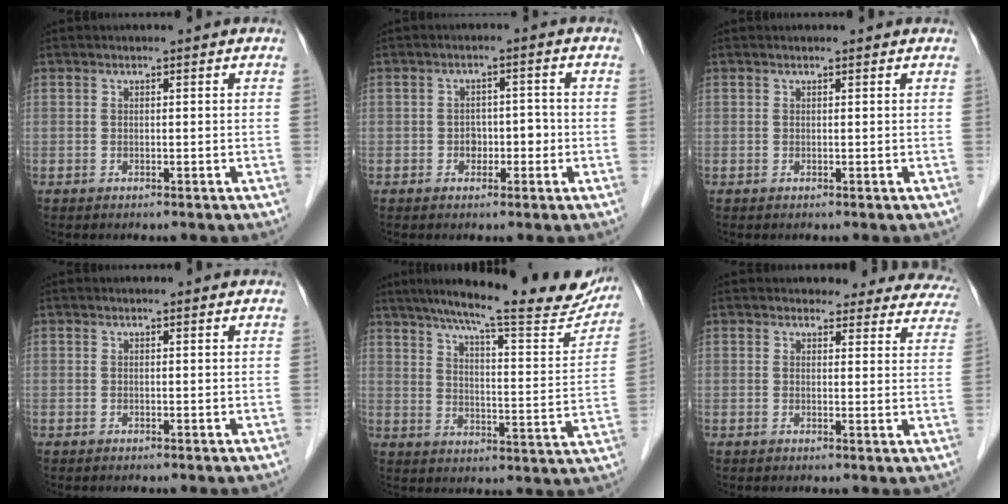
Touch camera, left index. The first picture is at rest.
{"total": 3.0, "force": [-0.9, 2.2, 1.9], "torque": [-0.024, 0.016, -0.013]}
{"total": 0.8, "force": [0.8, 0.2, 0.1], "torque": [-0.007, 0.008, 0.010]}
{"total": 0.0}
{"total": 23.0, "force": [19.6, 2.8, 11.8], "torque": [-0.170, -0.024, 0.250]}
{"total": 13.2, "force": [12.3, 4.8, 1.1], "torque": [0.036, -0.025, 0.102]}